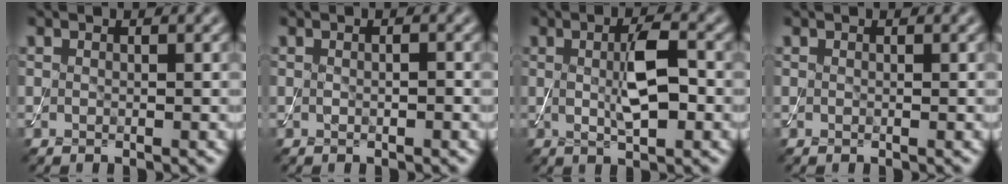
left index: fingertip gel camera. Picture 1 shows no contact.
{"total": 0.9, "force": [-0.1, 0.3, 0.9], "torque": [-0.017, -0.001, 0.000]}
{"total": 4.4, "force": [0.3, 1.3, 4.2], "torque": [-0.082, 0.002, 0.006]}
{"total": 0.0}